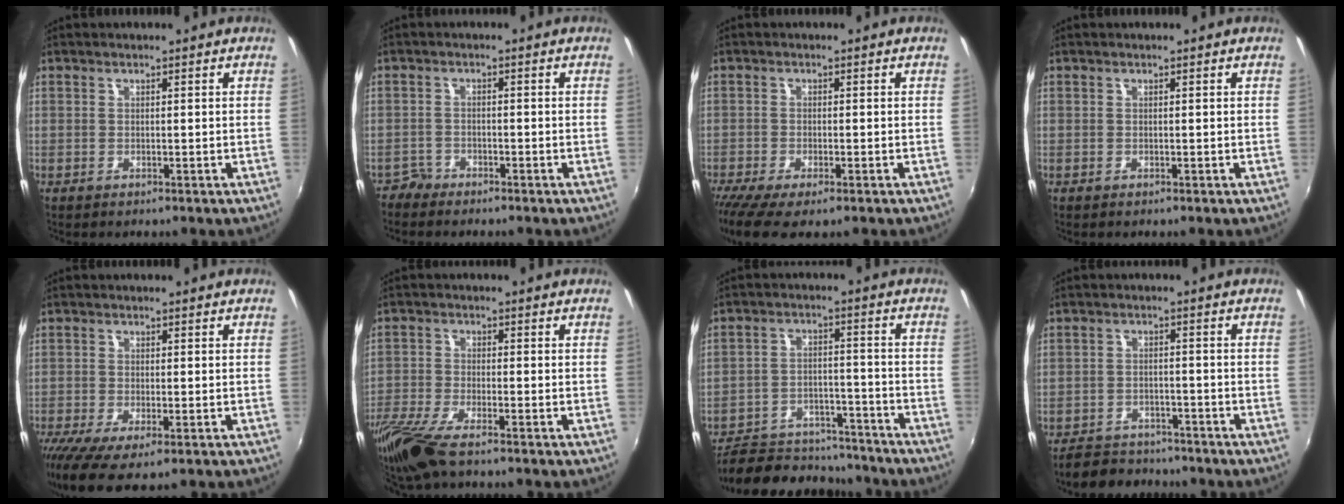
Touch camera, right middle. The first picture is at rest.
{"total": 2.5, "force": [-2.2, 1.1, -0.4], "torque": [0.003, 0.003, -0.048]}
{"total": 6.8, "force": [-4.8, 1.6, 4.5], "torque": [-0.108, -0.035, -0.084]}
{"total": 0.0}
{"total": 7.9, "force": [-4.5, 2.1, 6.1], "torque": [-0.135, -0.040, -0.077]}
{"total": 10.3, "force": [-8.0, 1.8, 6.2], "torque": [-0.154, -0.038, -0.156]}
{"total": 17.4, "force": [-15.2, 6.4, 5.5], "torque": [-0.122, 0.013, -0.212]}
{"total": 8.2, "force": [-7.2, 3.5, 1.8], "torque": [-0.058, 0.008, -0.108]}